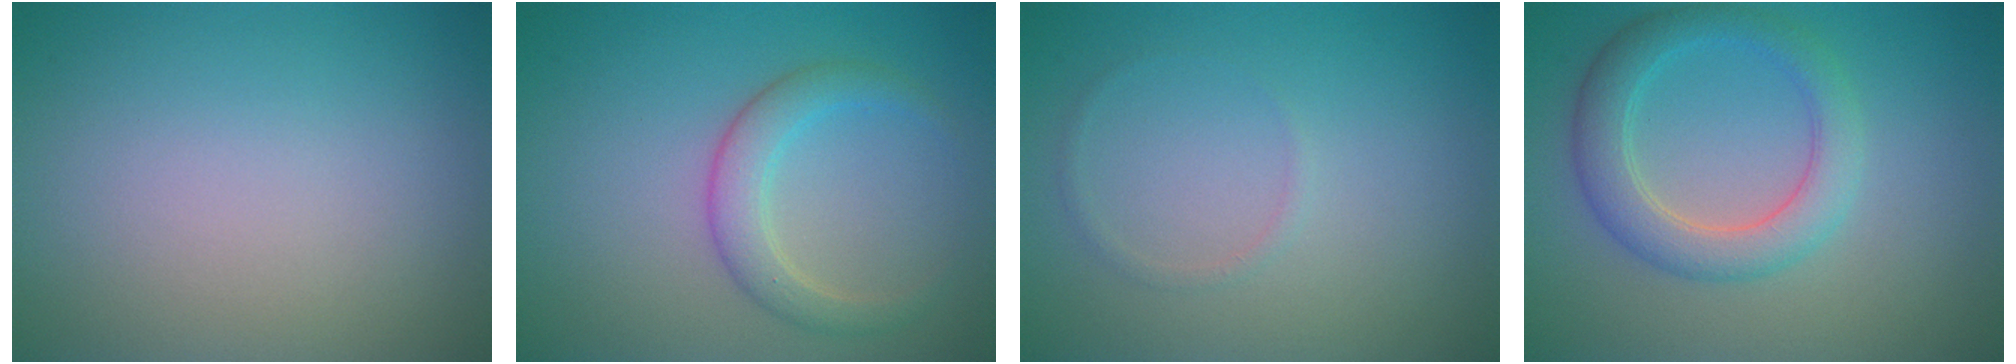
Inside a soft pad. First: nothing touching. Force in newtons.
{"total": 2.9, "press": 2.9, "slide": 0.3}
{"total": 0.6, "press": 0.6, "slide": 0.1}
{"total": 2.9, "press": 2.9, "slide": 0.3}